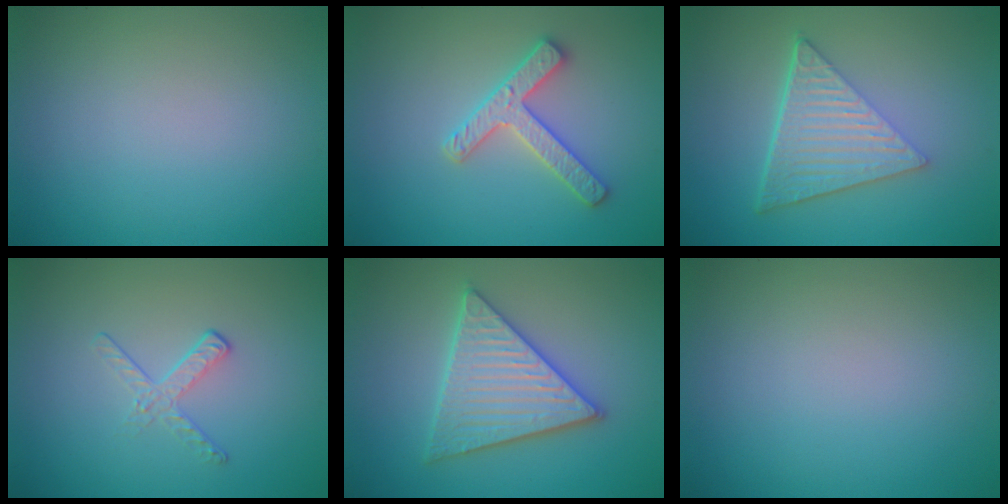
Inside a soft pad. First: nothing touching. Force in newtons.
{"total": 2.9, "press": 2.9, "slide": 0.5}
{"total": 6.8, "press": 4.5, "slide": 5.1}
{"total": 1.7, "press": 0.7, "slide": 1.5}
{"total": 5.4, "press": 5.4, "slide": 0.7}
{"total": 0.0}